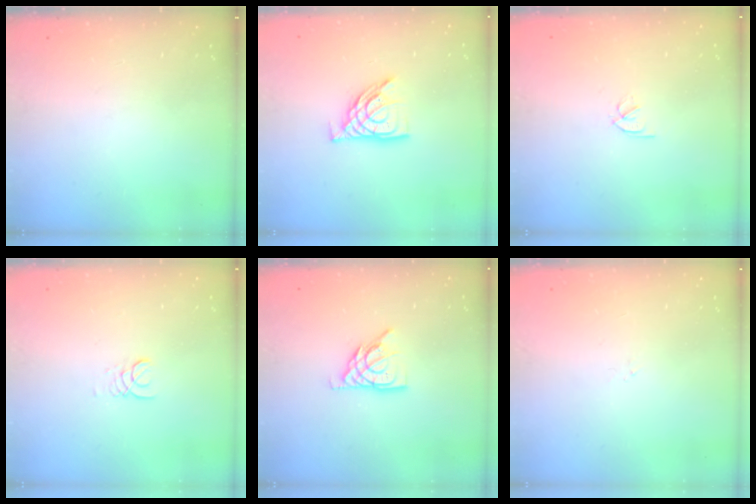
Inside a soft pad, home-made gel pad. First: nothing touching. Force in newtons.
{"total": 10.7, "press": 10.6, "slide": 1.2}
{"total": 1.8, "press": 1.7, "slide": 0.5}
{"total": 1.4, "press": 1.4, "slide": 0.2}
{"total": 9.0, "press": 9.0, "slide": 0.6}
{"total": 0.0}